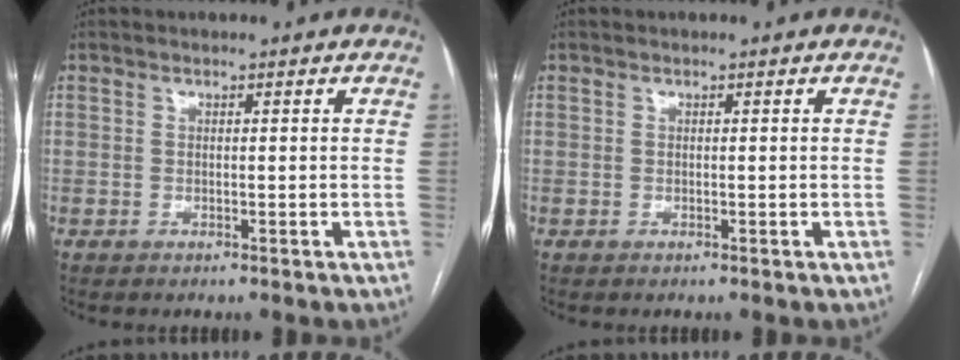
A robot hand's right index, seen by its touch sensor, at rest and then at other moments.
{"total": 0.0}